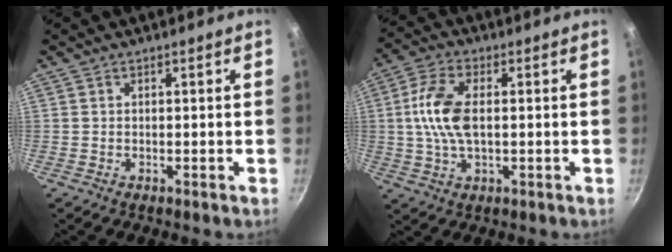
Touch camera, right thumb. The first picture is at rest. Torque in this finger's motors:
{"motor_torque": [0.69, 0.55, 1.33, -0.31, 0.29]}